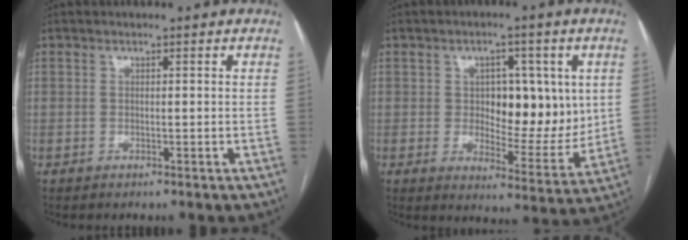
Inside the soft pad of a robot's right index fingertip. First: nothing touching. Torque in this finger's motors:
{"motor_torque": [0.86, 0.59, 0.25, 0.04]}